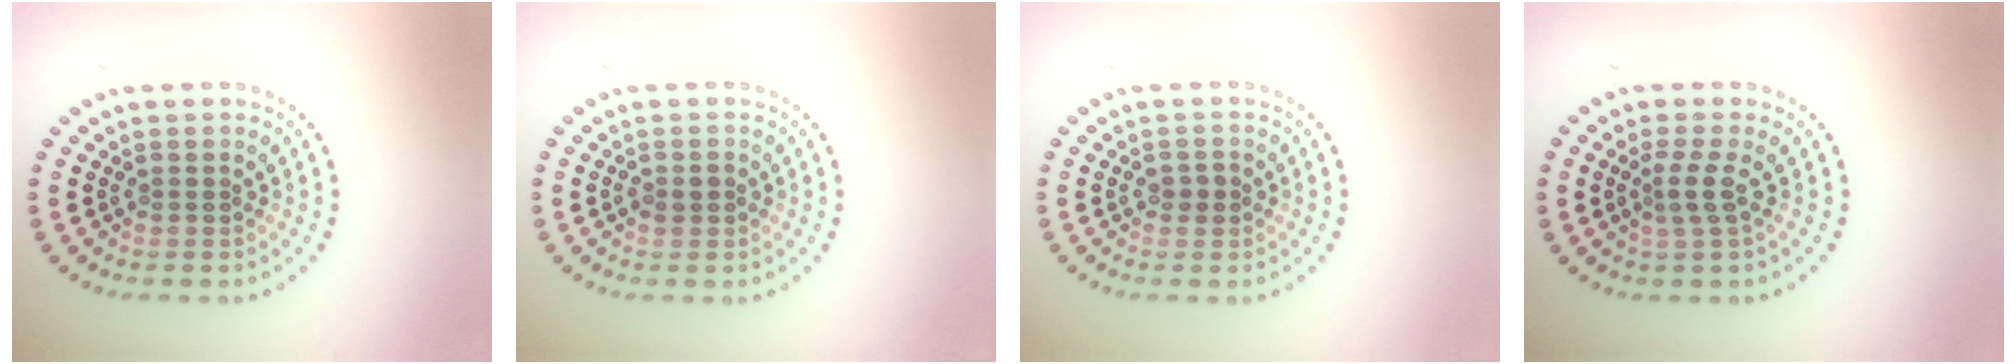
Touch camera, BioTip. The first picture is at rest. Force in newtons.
{"total": 1.1, "press": 1.1, "slide": 0.2}
{"total": 1.2, "press": 1.2, "slide": 0.1}
{"total": 1.9, "press": 1.2, "slide": 1.4}